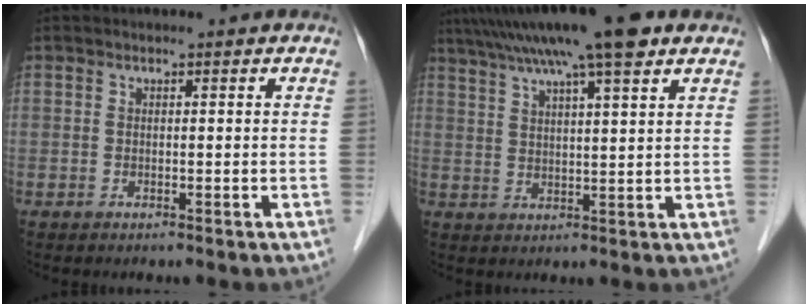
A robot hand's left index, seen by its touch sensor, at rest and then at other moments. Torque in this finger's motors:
{"motor_torque": [0.61, -0.77, 1.05, 0.21]}